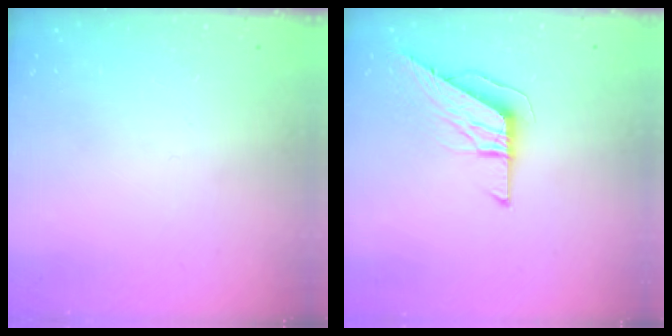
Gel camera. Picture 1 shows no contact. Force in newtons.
{"total": 9.4, "press": 9.4, "slide": 0.9}